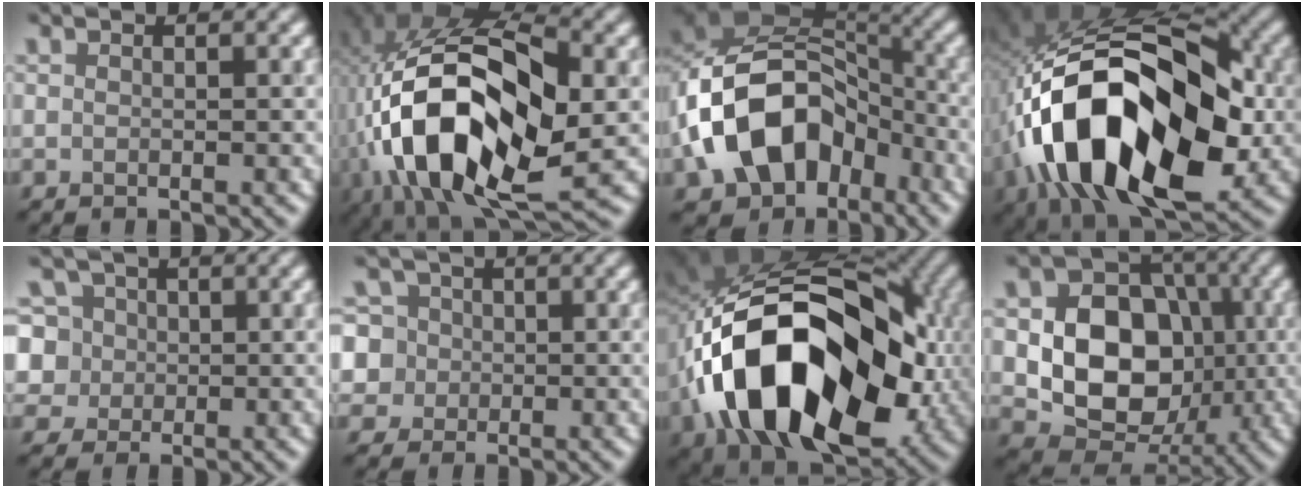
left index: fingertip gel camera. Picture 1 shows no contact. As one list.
[{"total": 16.8, "force": [-2.9, 8.6, 14.2], "torque": [-0.265, 0.006, -0.056]}, {"total": 14.3, "force": [-4.3, 10.3, 8.9], "torque": [-0.160, -0.004, -0.081]}, {"total": 18.3, "force": [-4.1, 10.1, 14.6], "torque": [-0.257, 0.017, -0.074]}, {"total": 8.5, "force": [2.3, 7.2, 3.8], "torque": [-0.070, 0.041, 0.007]}, {"total": 7.8, "force": [1.5, 7.0, 3.0], "torque": [-0.057, 0.039, -0.009]}, {"total": 17.9, "force": [-3.5, 11.7, 13.2], "torque": [-0.258, -0.008, -0.065]}, {"total": 11.5, "force": [-0.8, 8.8, 7.4], "torque": [-0.111, 0.005, -0.027]}]